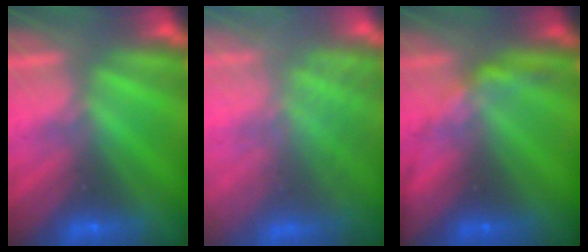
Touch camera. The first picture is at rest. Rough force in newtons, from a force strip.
{"total": 7.6}
{"total": 2.4}